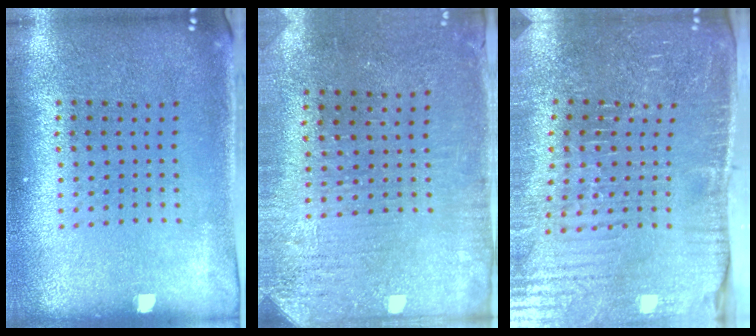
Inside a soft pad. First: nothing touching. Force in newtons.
{"total": 3.1, "press": 2.6, "slide": 1.7}
{"total": 4.6, "press": 4.6, "slide": 0.7}